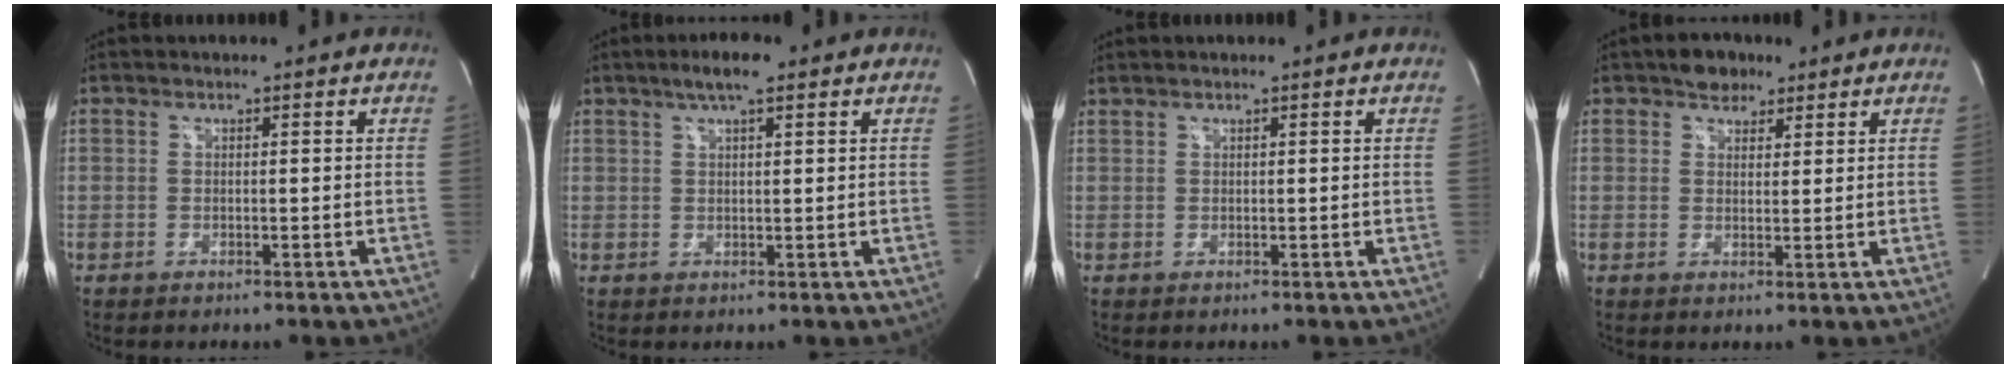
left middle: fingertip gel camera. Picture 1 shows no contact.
{"total": 4.2, "force": [2.7, 0.6, 3.1], "torque": [-0.062, 0.009, 0.046]}
{"total": 0.5, "force": [0.5, 0.0, 0.0], "torque": [-0.007, 0.005, 0.015]}
{"total": 3.7, "force": [2.6, 2.3, 1.2], "torque": [-0.020, 0.007, 0.042]}